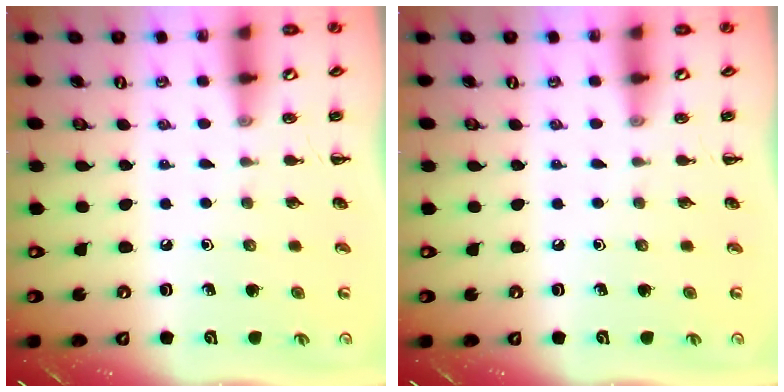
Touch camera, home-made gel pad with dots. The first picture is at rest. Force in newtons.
{"total": 0.0}